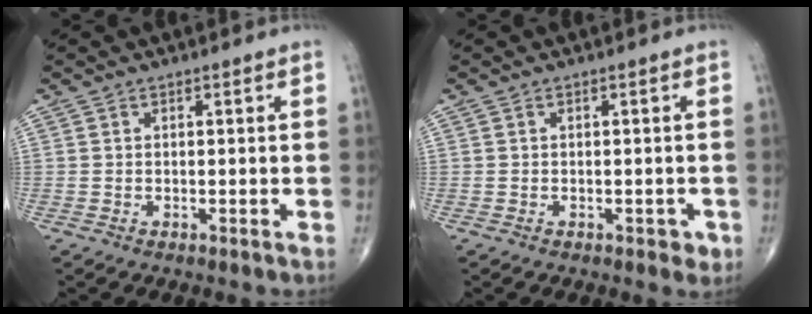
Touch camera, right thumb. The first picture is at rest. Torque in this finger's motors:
{"motor_torque": [-0.13, 0.00, -0.10, -0.08, -0.01]}